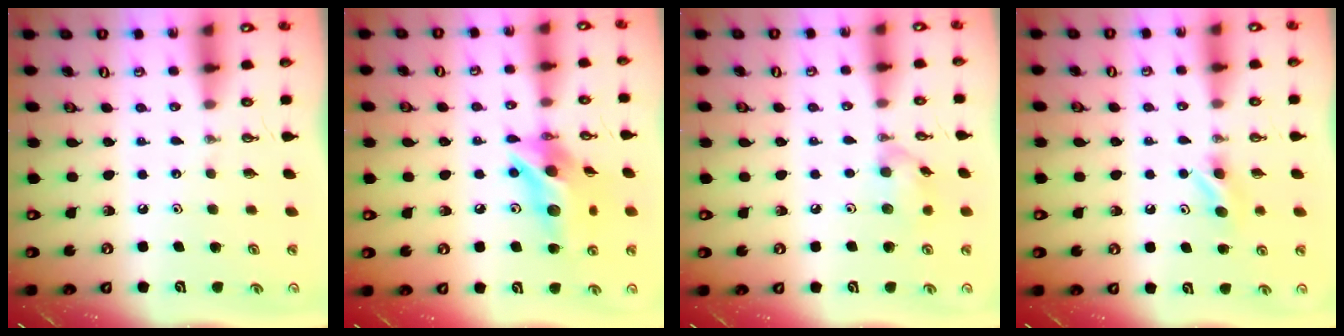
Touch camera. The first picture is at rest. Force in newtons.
{"total": 14.7, "press": 14.6, "slide": 1.1}
{"total": 9.0, "press": 9.0, "slide": 0.1}
{"total": 4.4, "press": 4.0, "slide": 1.7}